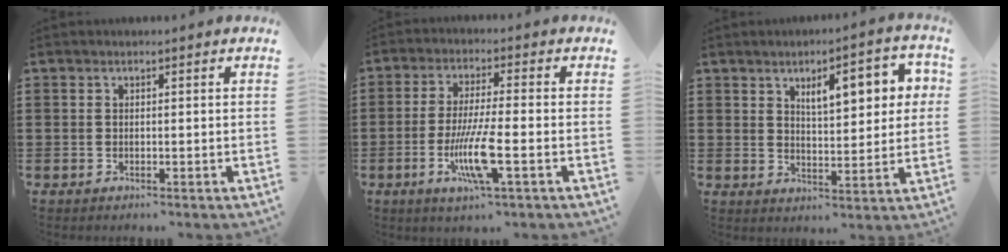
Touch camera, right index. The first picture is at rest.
{"total": 8.6, "force": [-2.9, 1.2, 8.0], "torque": [-0.165, -0.018, -0.057]}
{"total": 7.4, "force": [3.1, 2.9, 6.1], "torque": [-0.094, -0.004, 0.043]}